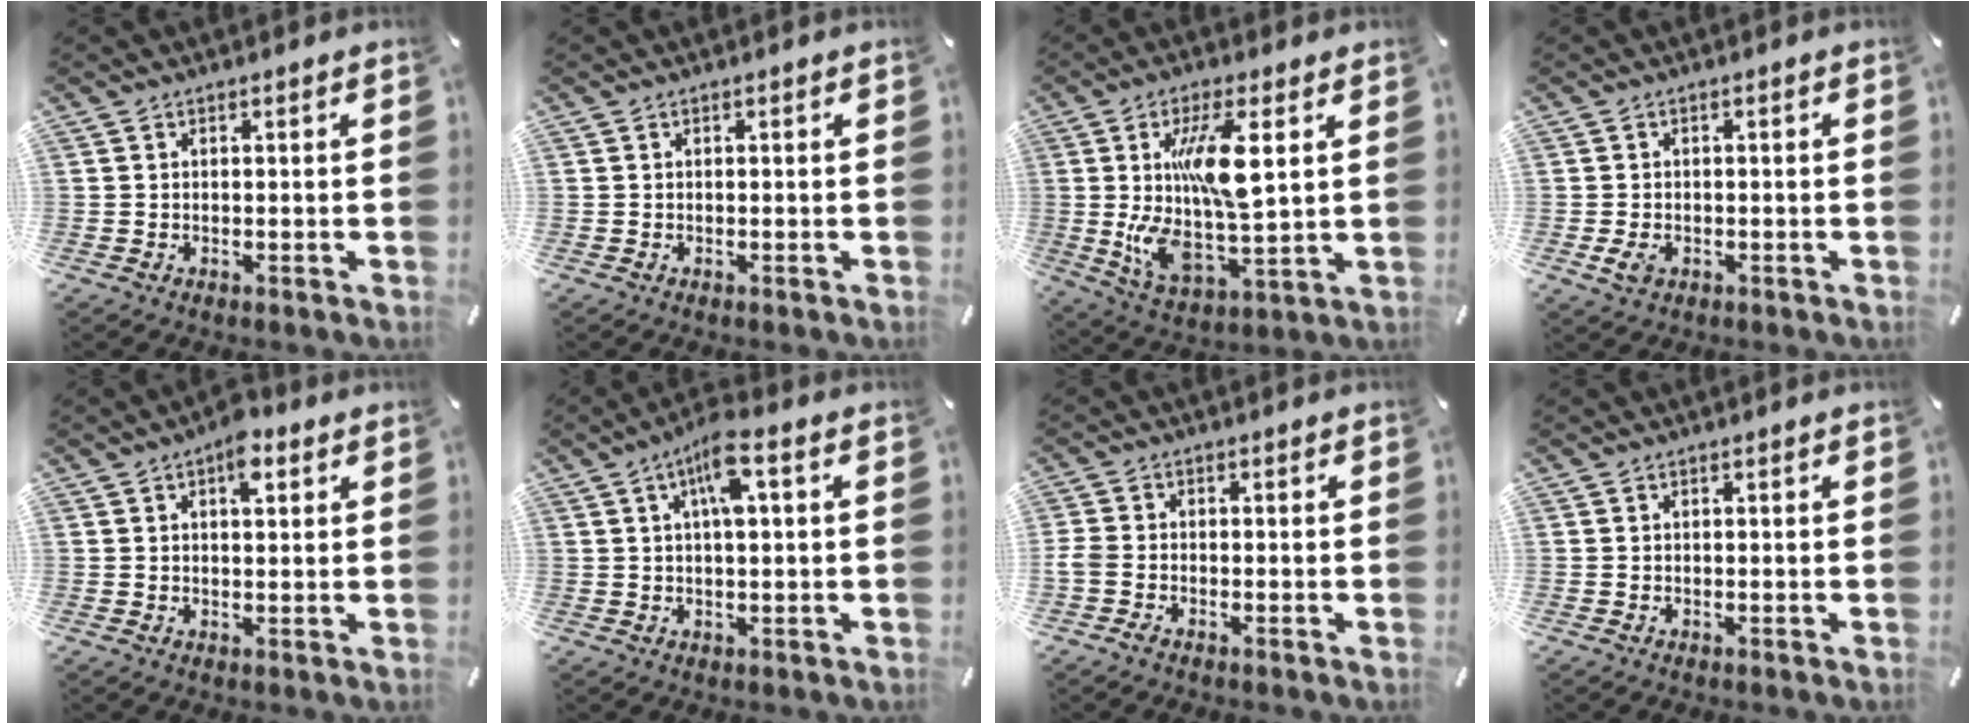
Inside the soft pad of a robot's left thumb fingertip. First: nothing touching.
{"total": 0.0}
{"total": 15.6, "force": [3.9, 5.3, 14.1], "torque": [-0.287, -0.025, 0.054]}
{"total": 2.5, "force": [-0.9, 1.7, 1.6], "torque": [-0.041, -0.002, -0.019]}
{"total": 5.6, "force": [2.5, 2.8, 4.1], "torque": [-0.056, -0.003, 0.036]}
{"total": 7.2, "force": [2.3, 2.0, 6.5], "torque": [-0.119, 0.006, 0.037]}
{"total": 2.3, "force": [-1.2, 1.4, 1.4], "torque": [-0.031, 0.003, -0.024]}
{"total": 0.0}